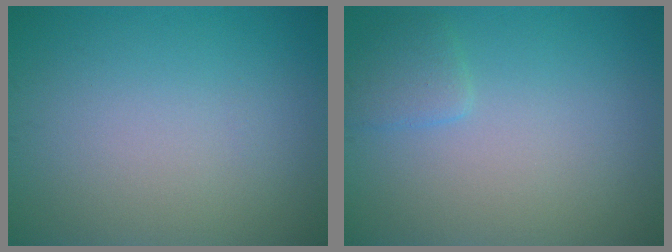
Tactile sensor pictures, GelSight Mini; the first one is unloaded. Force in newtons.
{"total": 1.5, "press": 1.5, "slide": 0.2}